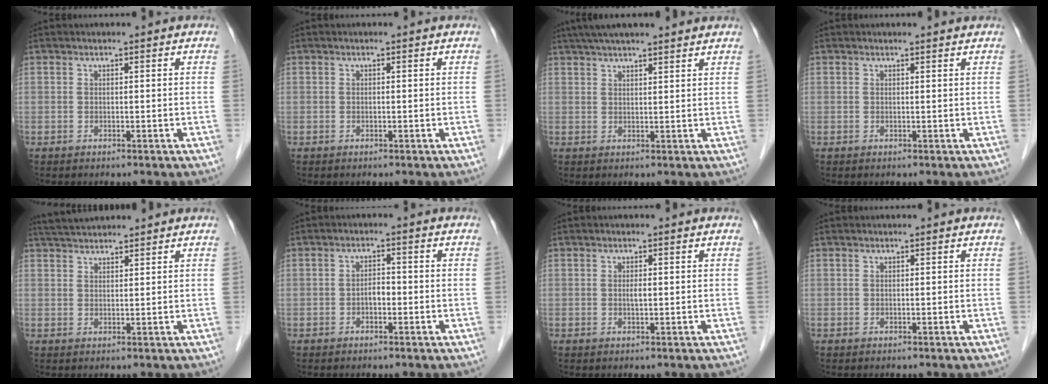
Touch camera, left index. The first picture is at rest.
{"total": 0.0}
{"total": 12.3, "force": [10.5, 1.4, 6.3], "torque": [-0.102, 0.043, 0.148]}
{"total": 0.9, "force": [0.8, -0.1, 0.0], "torque": [-0.011, -0.004, 0.008]}
{"total": 4.7, "force": [4.4, 0.3, 1.5], "torque": [-0.028, 0.032, 0.083]}
{"total": 2.0, "force": [-0.8, 1.0, 1.5], "torque": [-0.021, 0.008, -0.013]}
{"total": 0.9, "force": [0.0, 0.2, 0.9], "torque": [-0.015, 0.000, 0.001]}
{"total": 0.0}